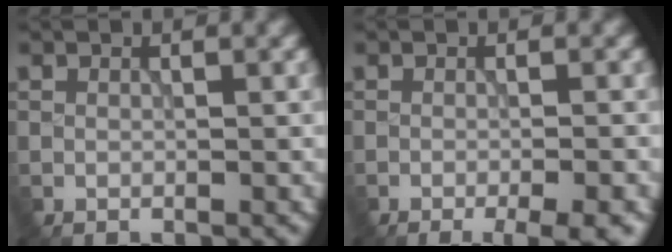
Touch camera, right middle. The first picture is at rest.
{"total": 4.8, "force": [-3.1, 0.8, 3.5], "torque": [-0.040, 0.001, -0.037]}